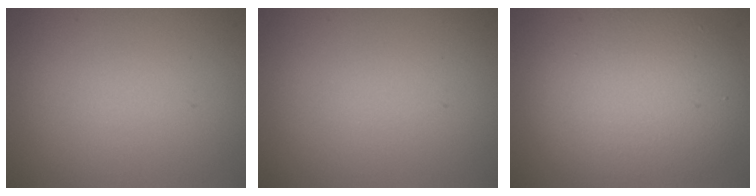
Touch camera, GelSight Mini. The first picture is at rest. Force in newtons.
{"total": 0.0}
{"total": 6.9, "press": 6.9, "slide": 0.5}